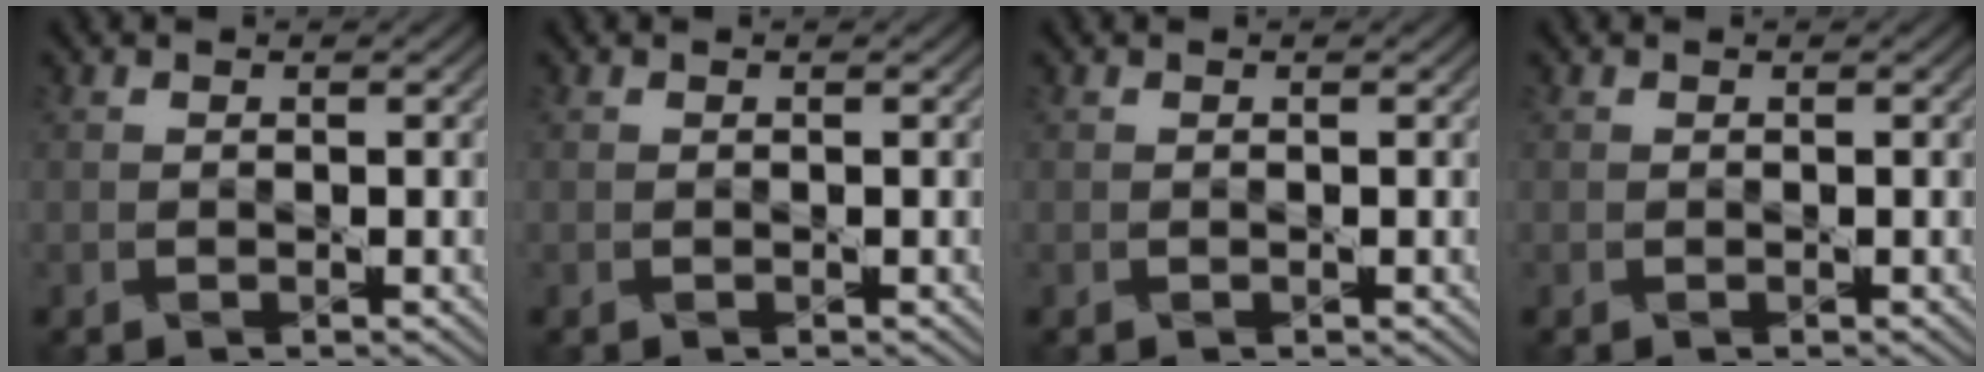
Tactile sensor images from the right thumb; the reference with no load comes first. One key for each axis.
{"total": 0.0}
{"total": 0.0}
{"total": 0.0}